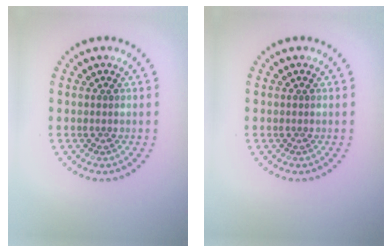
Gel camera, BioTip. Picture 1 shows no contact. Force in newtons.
{"total": 0.0}